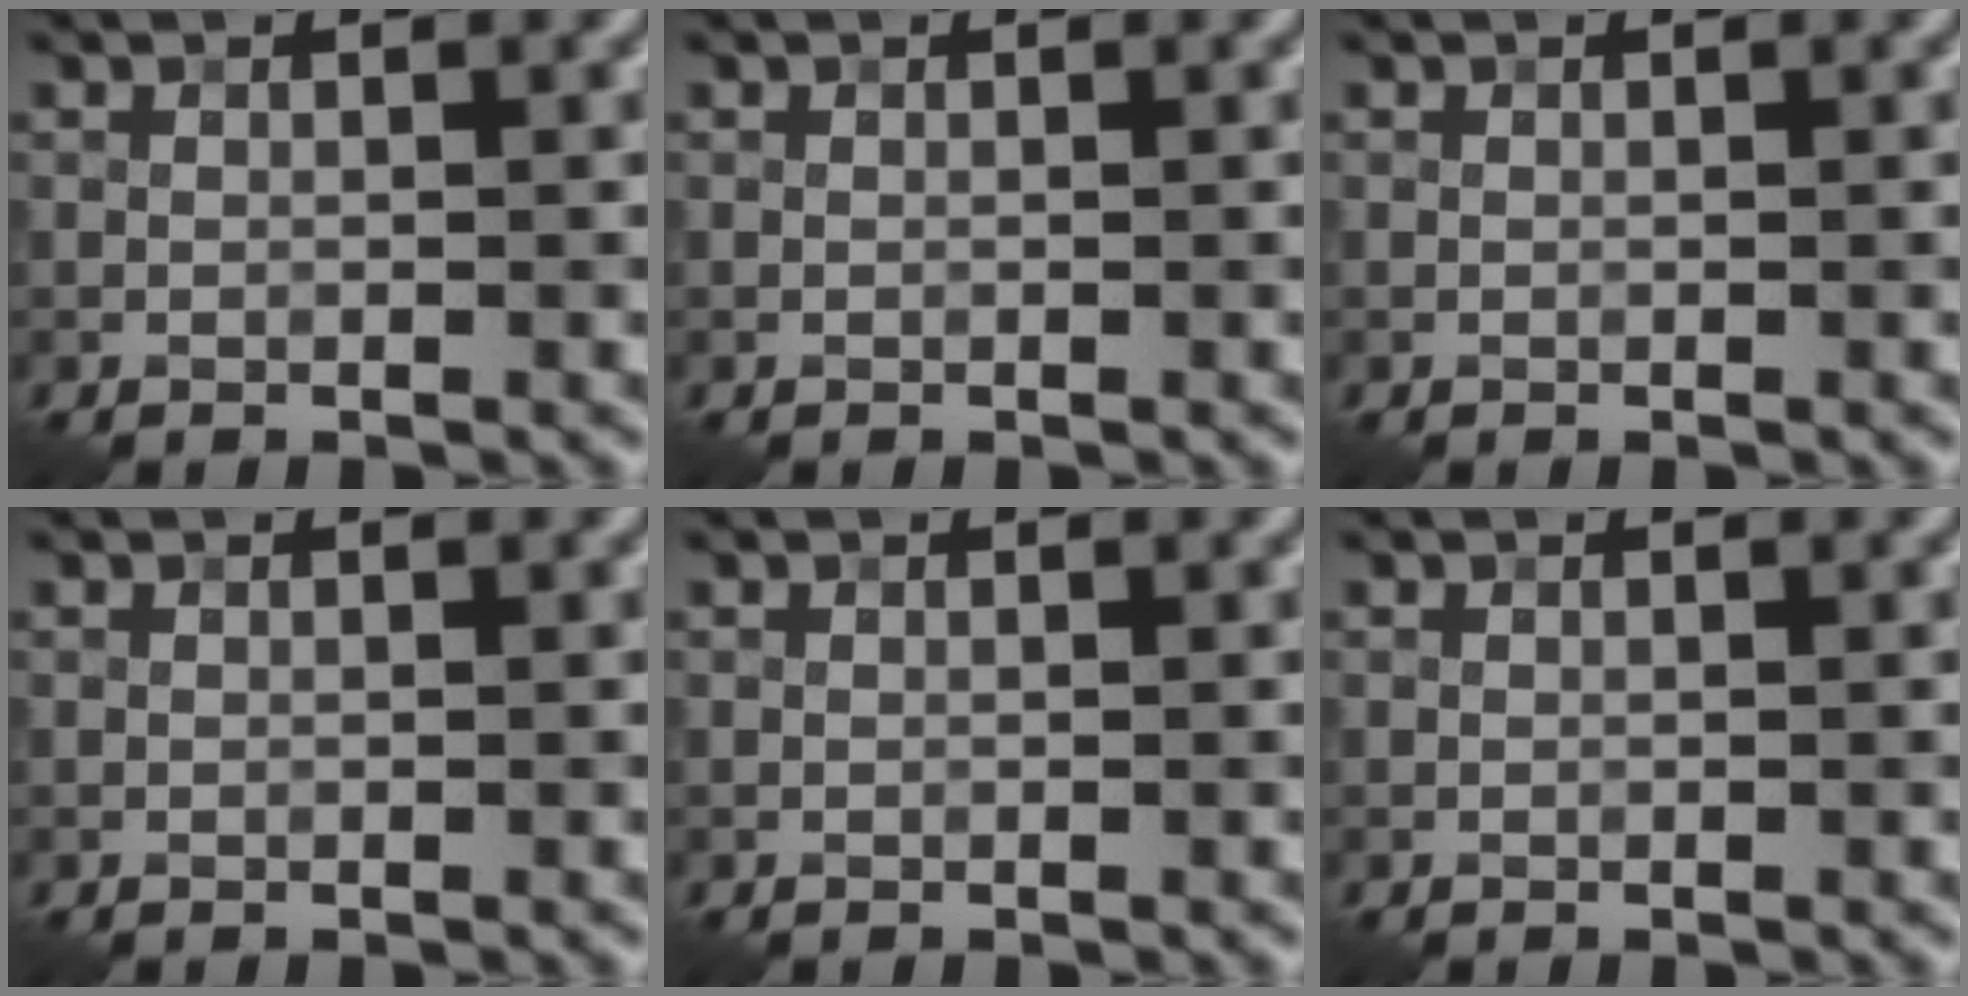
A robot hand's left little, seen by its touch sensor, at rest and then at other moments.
{"total": 0.0}
{"total": 0.0}
{"total": 0.0}
{"total": 0.0}
{"total": 0.0}